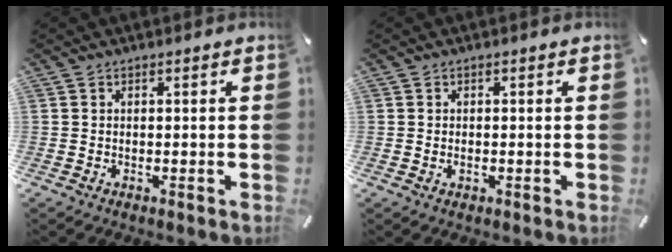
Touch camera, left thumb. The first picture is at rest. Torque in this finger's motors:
{"motor_torque": [-0.11, -0.06, -0.04, -0.03, 0.00]}